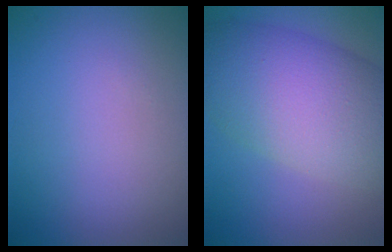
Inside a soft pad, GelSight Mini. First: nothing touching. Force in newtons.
{"total": 10.4, "press": 10.4, "slide": 0.2}